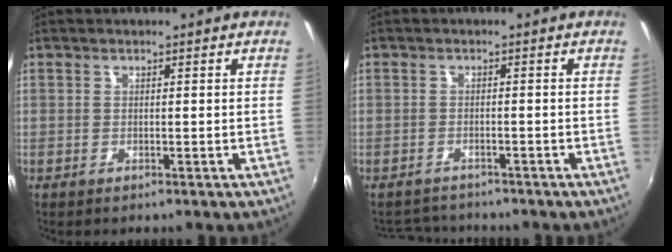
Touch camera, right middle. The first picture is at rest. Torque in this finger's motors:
{"motor_torque": [-0.25, -0.33, -0.14, -0.04]}